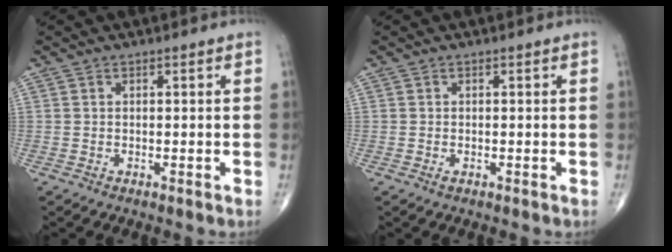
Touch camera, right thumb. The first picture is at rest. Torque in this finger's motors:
{"motor_torque": [-0.12, 0.02, 0.06, 0.11, 0.01]}